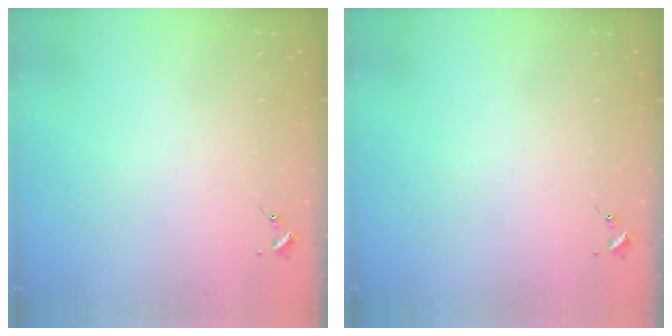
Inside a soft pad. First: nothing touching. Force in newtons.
{"total": 0.0}